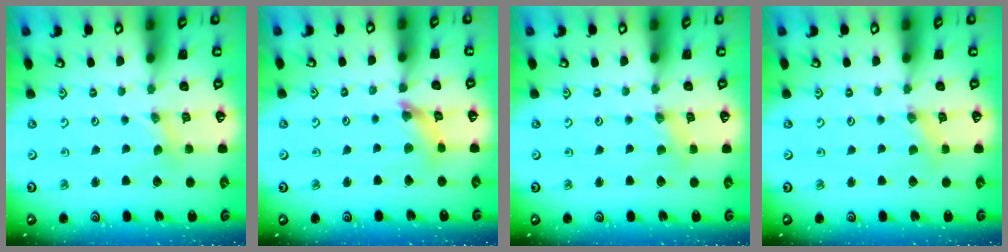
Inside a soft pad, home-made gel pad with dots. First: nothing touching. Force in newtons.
{"total": 6.2, "press": 6.2, "slide": 0.8}
{"total": 1.7, "press": 1.7, "slide": 0.3}
{"total": 1.7, "press": 1.7, "slide": 0.3}